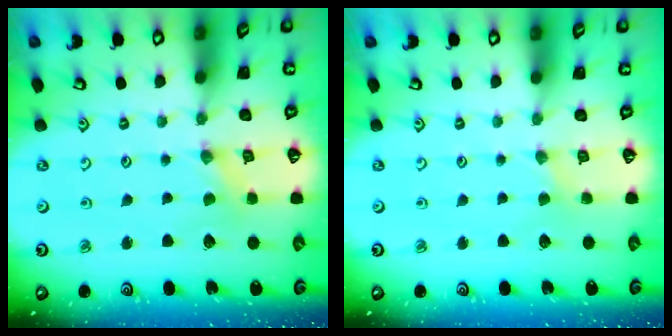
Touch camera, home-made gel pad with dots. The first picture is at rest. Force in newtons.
{"total": 1.0, "press": 1.0, "slide": 0.3}